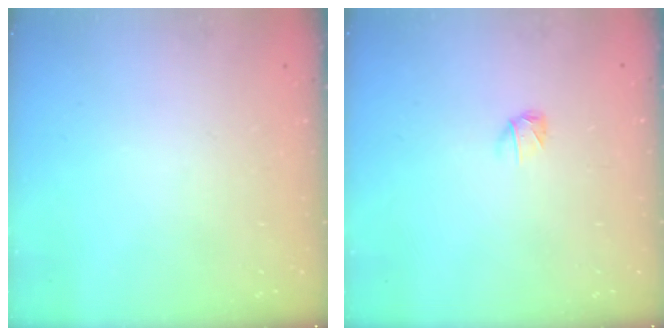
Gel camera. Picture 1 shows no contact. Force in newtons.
{"total": 2.6, "press": 2.5, "slide": 0.6}